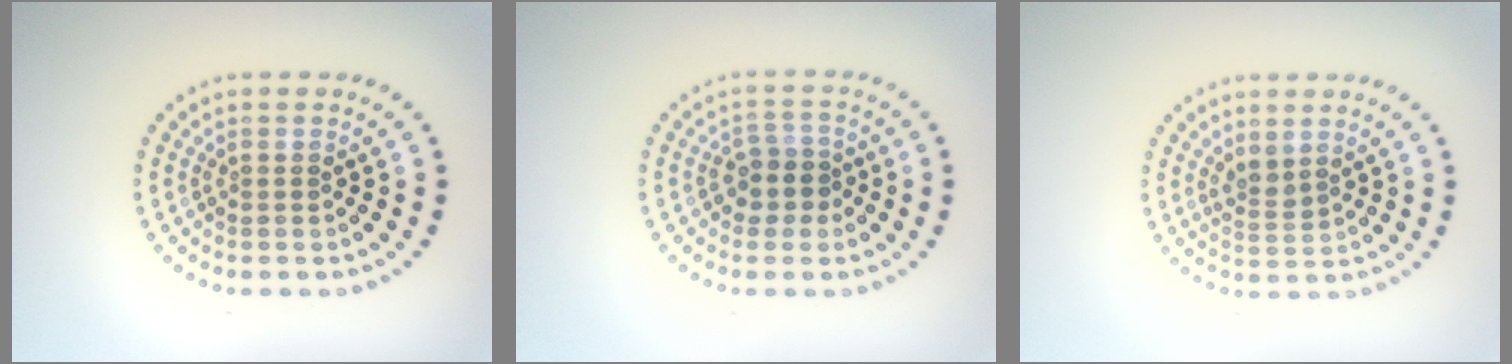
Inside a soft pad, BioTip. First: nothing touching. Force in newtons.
{"total": 2.5, "press": 2.3, "slide": 1.0}
{"total": 1.5, "press": 1.3, "slide": 0.7}